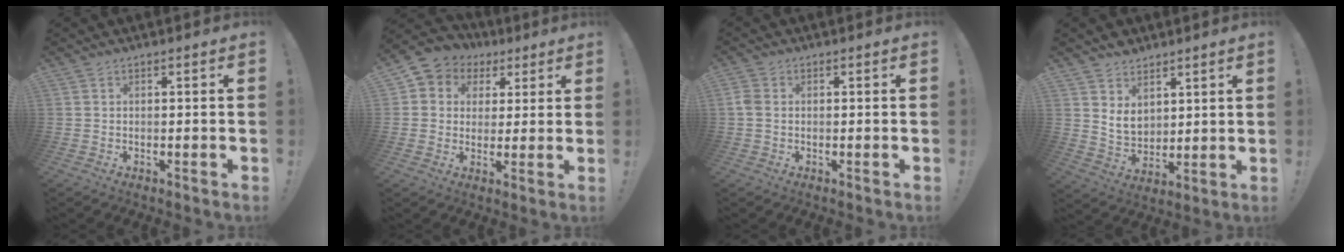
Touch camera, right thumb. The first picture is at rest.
{"total": 6.2, "force": [1.5, 5.7, 1.8], "torque": [-0.018, -0.011, 0.032]}
{"total": 3.2, "force": [-0.1, 2.4, 2.1], "torque": [-0.048, 0.008, 0.000]}
{"total": 8.4, "force": [4.9, 6.2, 2.6], "torque": [-0.040, -0.038, 0.100]}